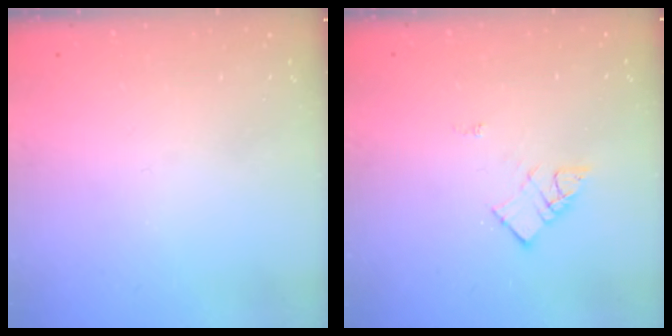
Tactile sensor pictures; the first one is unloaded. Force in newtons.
{"total": 6.9, "press": 6.9, "slide": 0.3}